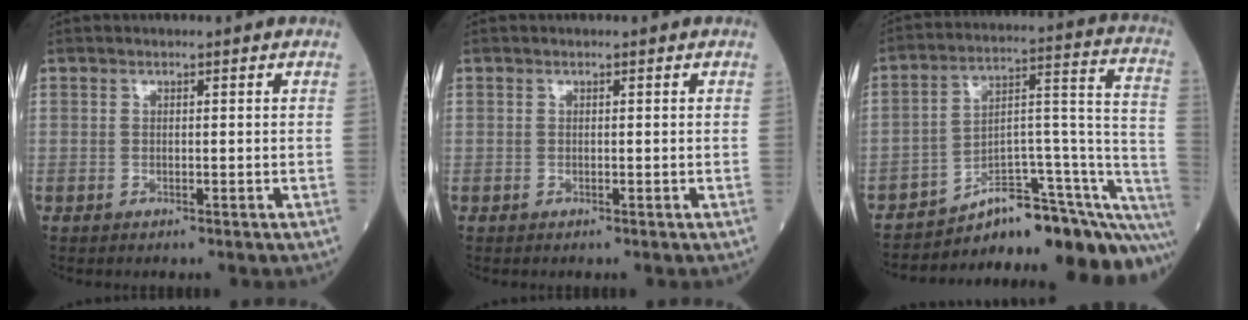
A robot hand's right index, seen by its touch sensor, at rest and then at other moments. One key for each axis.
{"total": 0.0}
{"total": 20.0, "fx": -18.2, "fy": 2.4, "fz": 8.0, "tx": -0.039, "ty": 0.065, "tz": -0.262}